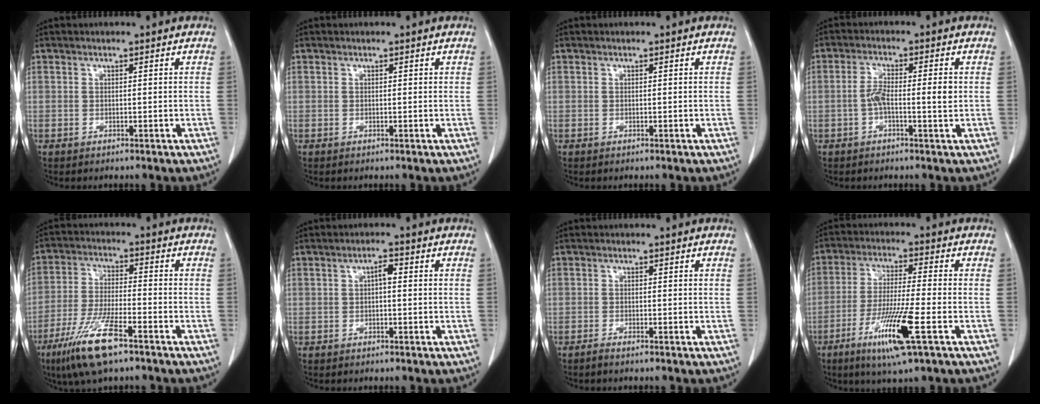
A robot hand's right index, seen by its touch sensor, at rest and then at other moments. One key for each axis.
{"total": 0.0}
{"total": 0.0}
{"total": 4.7, "fx": -0.5, "fy": 0.9, "fz": 4.6, "tx": -0.085, "ty": 0.009, "tz": -0.010}
{"total": 10.9, "fx": -6.8, "fy": 1.8, "fz": 8.3, "tx": -0.169, "ty": -0.024, "tz": -0.122}
{"total": 1.8, "fx": 0.1, "fy": 0.6, "fz": 1.7, "tx": -0.028, "ty": 0.005, "tz": 0.000}
{"total": 1.2, "fx": -1.0, "fy": 0.0, "fz": 0.7, "tx": -0.015, "ty": -0.002, "tz": -0.017}
{"total": 11.1, "fx": -5.0, "fy": -0.2, "fz": 9.9, "tx": -0.194, "ty": -0.025, "tz": -0.094}